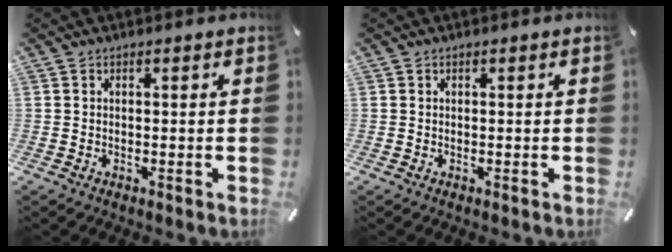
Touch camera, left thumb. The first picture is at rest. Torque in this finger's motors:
{"motor_torque": [0.00, 0.00, -0.01, 0.01, 0.00]}